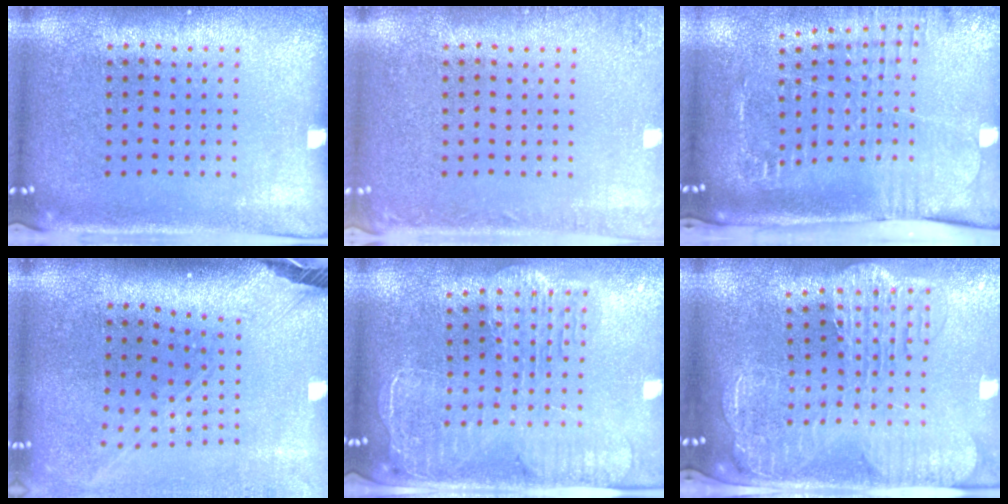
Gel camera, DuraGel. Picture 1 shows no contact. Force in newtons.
{"total": 1.4, "press": 1.4, "slide": 0.1}
{"total": 2.6, "press": 2.1, "slide": 1.6}
{"total": 2.8, "press": 2.0, "slide": 1.9}
{"total": 2.3, "press": 2.0, "slide": 1.1}
{"total": 3.3, "press": 2.6, "slide": 1.9}